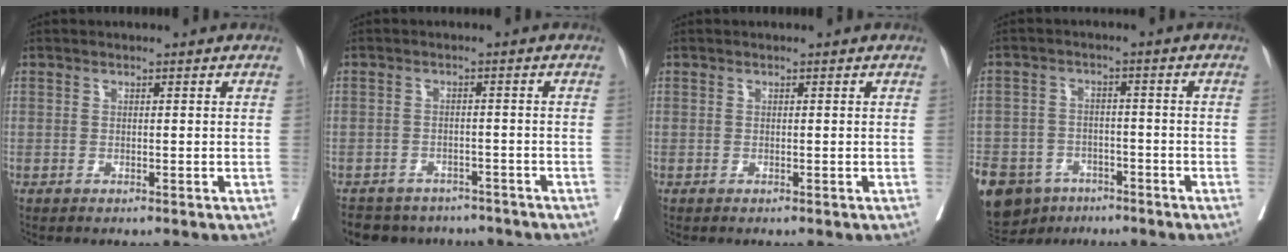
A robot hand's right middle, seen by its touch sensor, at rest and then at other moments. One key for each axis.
{"total": 8.5, "fx": -7.5, "fy": 3.9, "fz": 1.1, "tx": -0.016, "ty": 0.011, "tz": -0.091}
{"total": 0.0}
{"total": 19.2, "fx": -11.8, "fy": 12.9, "fz": 7.9, "tx": -0.249, "ty": -0.018, "tz": -0.175}